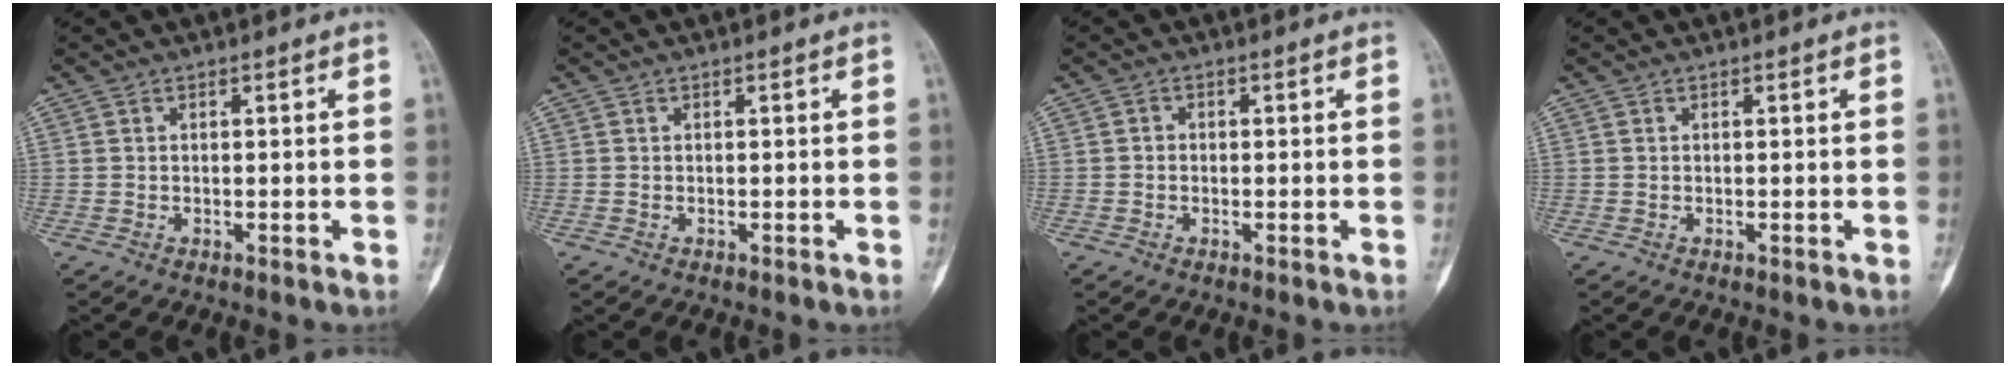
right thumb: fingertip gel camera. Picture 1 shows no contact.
{"total": 0.0}
{"total": 1.1, "force": [-0.3, 1.0, 0.2], "torque": [0.009, 0.005, -0.009]}
{"total": 0.0}